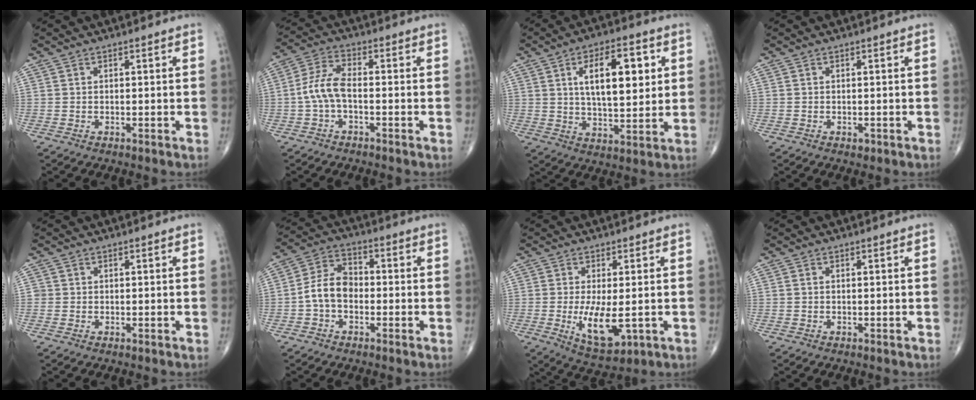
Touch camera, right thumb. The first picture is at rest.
{"total": 6.3, "force": [-1.3, 2.9, 5.4], "torque": [-0.119, 0.021, -0.033]}
{"total": 13.7, "force": [3.7, 6.1, 11.7], "torque": [-0.160, -0.012, 0.062]}
{"total": 0.6, "force": [-0.3, 0.4, 0.3], "torque": [0.001, 0.000, -0.001]}
{"total": 0.8, "force": [-0.1, 0.8, 0.1], "torque": [0.004, 0.004, -0.004]}
{"total": 7.7, "force": [-1.6, 5.3, 5.4], "torque": [-0.091, 0.031, -0.043]}
{"total": 8.5, "force": [-1.2, 3.4, 7.7], "torque": [-0.131, -0.022, -0.008]}
{"total": 0.0}